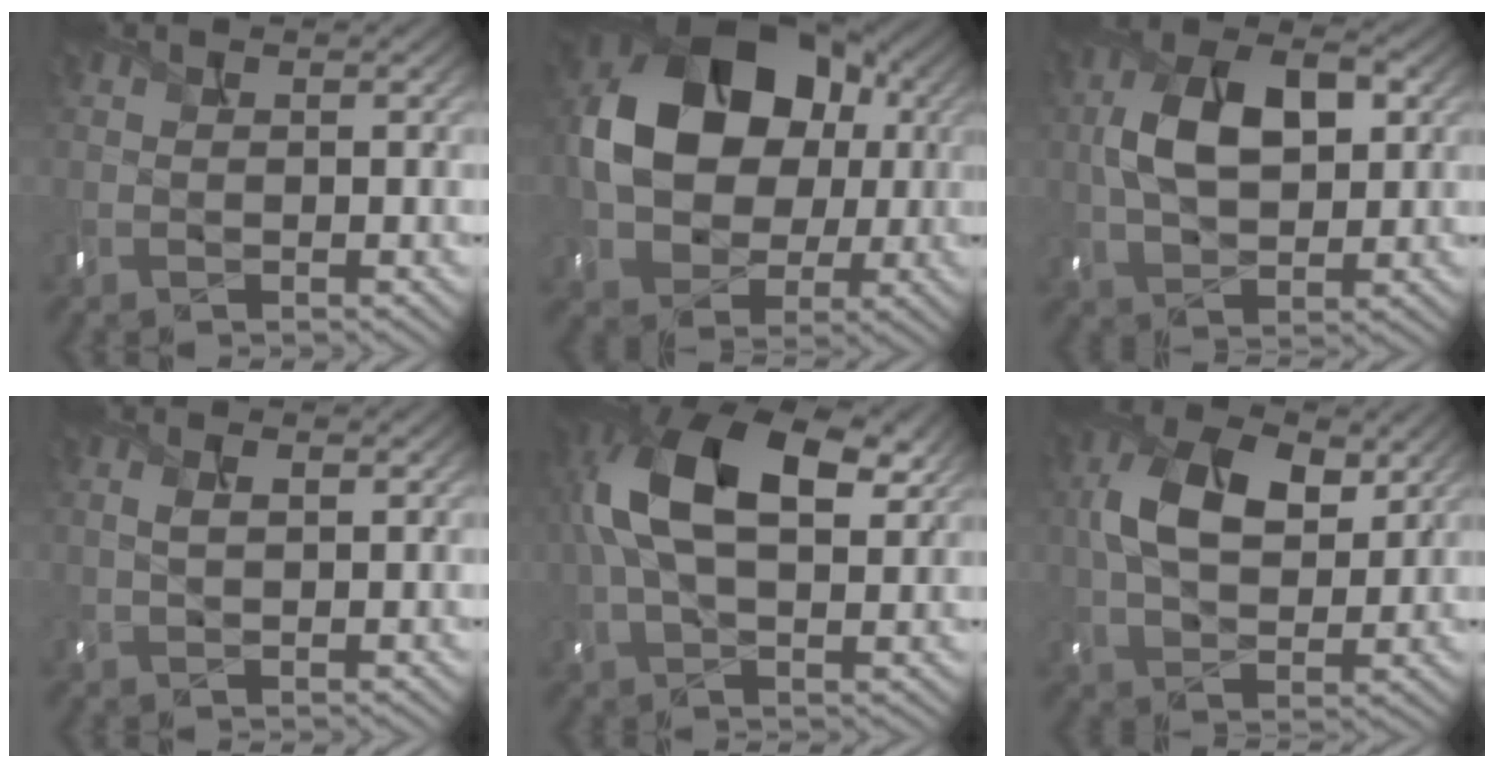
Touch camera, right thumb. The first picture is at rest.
{"total": 15.6, "force": [1.5, 11.8, 10.0], "torque": [-0.174, 0.010, 0.024]}
{"total": 9.9, "force": [1.6, 5.8, 7.9], "torque": [-0.159, 0.010, 0.024]}
{"total": 1.8, "force": [0.7, 0.8, 1.5], "torque": [-0.033, -0.003, 0.015]}
{"total": 14.9, "force": [4.3, 8.0, 11.8], "torque": [-0.254, 0.015, 0.075]}
{"total": 10.2, "force": [2.9, 6.0, 7.8], "torque": [-0.169, 0.008, 0.050]}